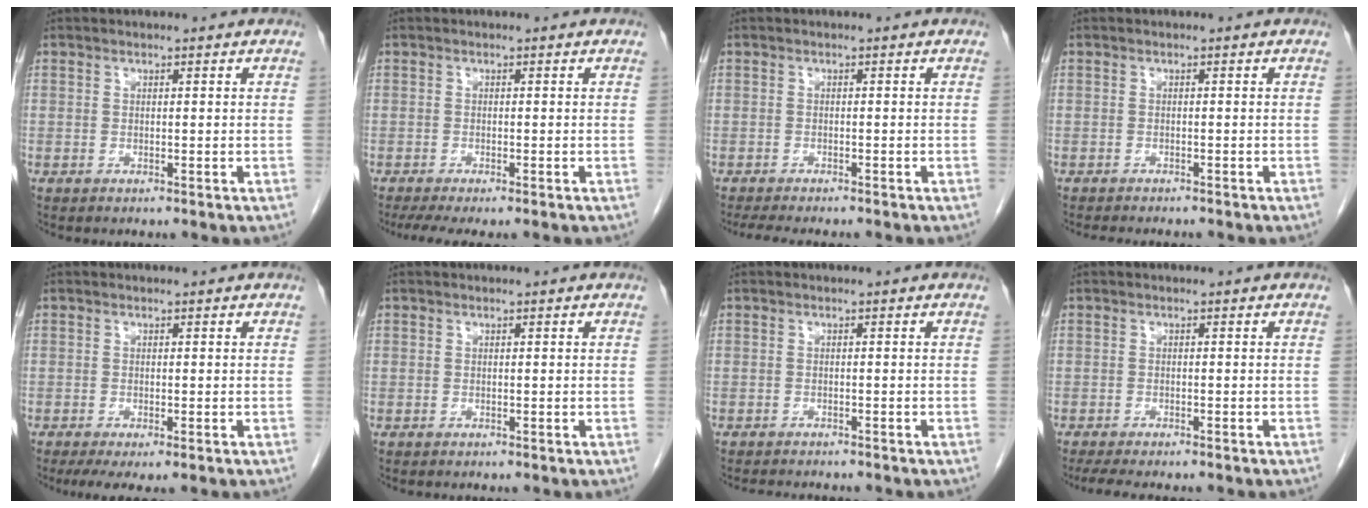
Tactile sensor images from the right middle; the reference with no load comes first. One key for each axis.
{"total": 5.2, "fx": -4.1, "fy": 0.8, "fz": 3.1, "tx": -0.045, "ty": -0.013, "tz": -0.064}
{"total": 6.5, "fx": -5.6, "fy": 1.2, "fz": 3.1, "tx": -0.041, "ty": -0.010, "tz": -0.082}
{"total": 4.9, "fx": -4.4, "fy": 1.0, "fz": 2.1, "tx": -0.024, "ty": -0.007, "tz": -0.059}
{"total": 3.9, "fx": -2.5, "fy": 0.9, "fz": 2.8, "tx": -0.043, "ty": -0.012, "tz": -0.037}
{"total": 0.0}
{"total": 4.3, "fx": -4.0, "fy": 0.9, "fz": 1.4, "tx": -0.017, "ty": -0.007, "tz": -0.054}
{"total": 7.6, "fx": -6.4, "fy": 1.6, "fz": 3.6, "tx": -0.050, "ty": -0.009, "tz": -0.093}